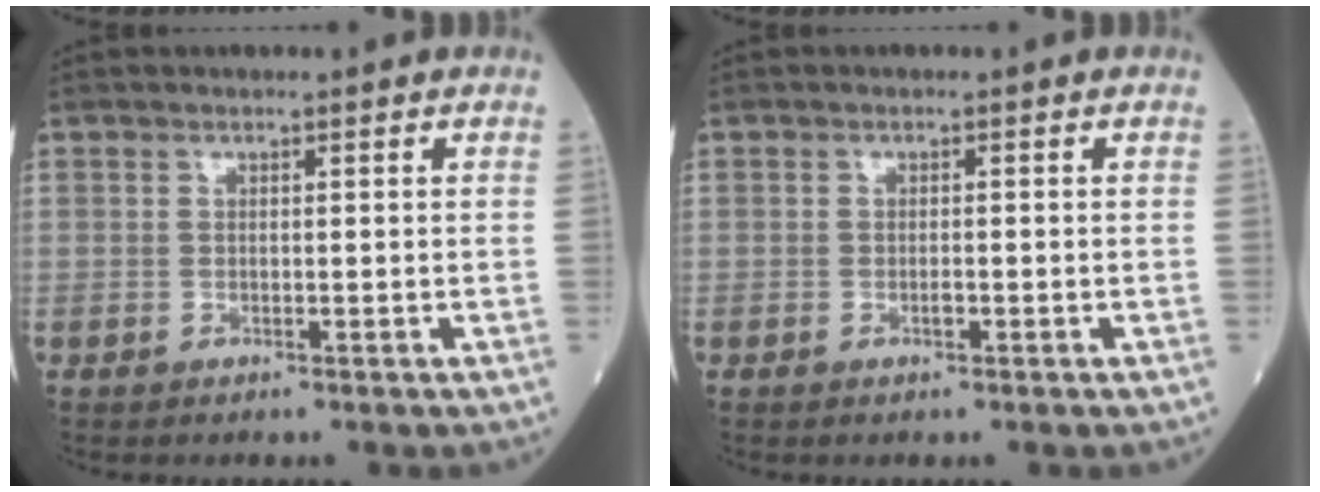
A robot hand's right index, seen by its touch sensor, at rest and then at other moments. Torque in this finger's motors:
{"motor_torque": [0.05, -0.01, 0.06, 0.00]}